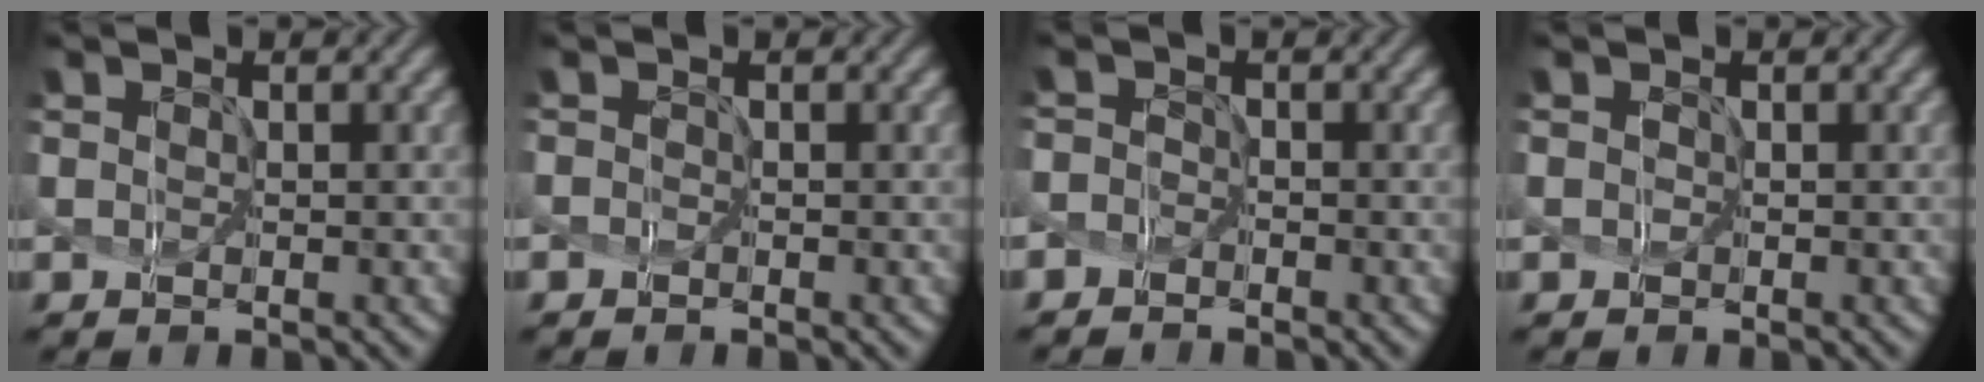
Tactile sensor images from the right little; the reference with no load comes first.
{"total": 0.6, "force": [-0.5, -0.2, -0.2], "torque": [0.002, -0.001, 0.000]}
{"total": 1.4, "force": [-1.4, 0.1, -0.3], "torque": [-0.004, -0.001, -0.022]}
{"total": 0.0}